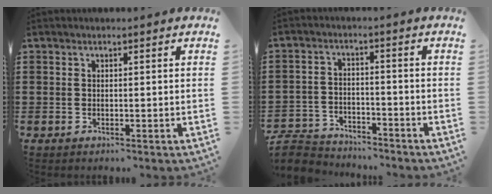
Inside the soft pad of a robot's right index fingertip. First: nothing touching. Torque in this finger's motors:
{"motor_torque": [-1.04, 1.10, -1.05, -0.21]}